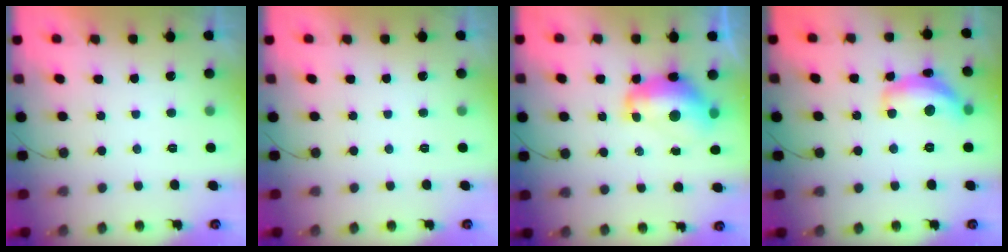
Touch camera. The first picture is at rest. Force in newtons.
{"total": 0.0}
{"total": 12.2, "press": 12.1, "slide": 1.3}
{"total": 13.1, "press": 13.1, "slide": 0.8}